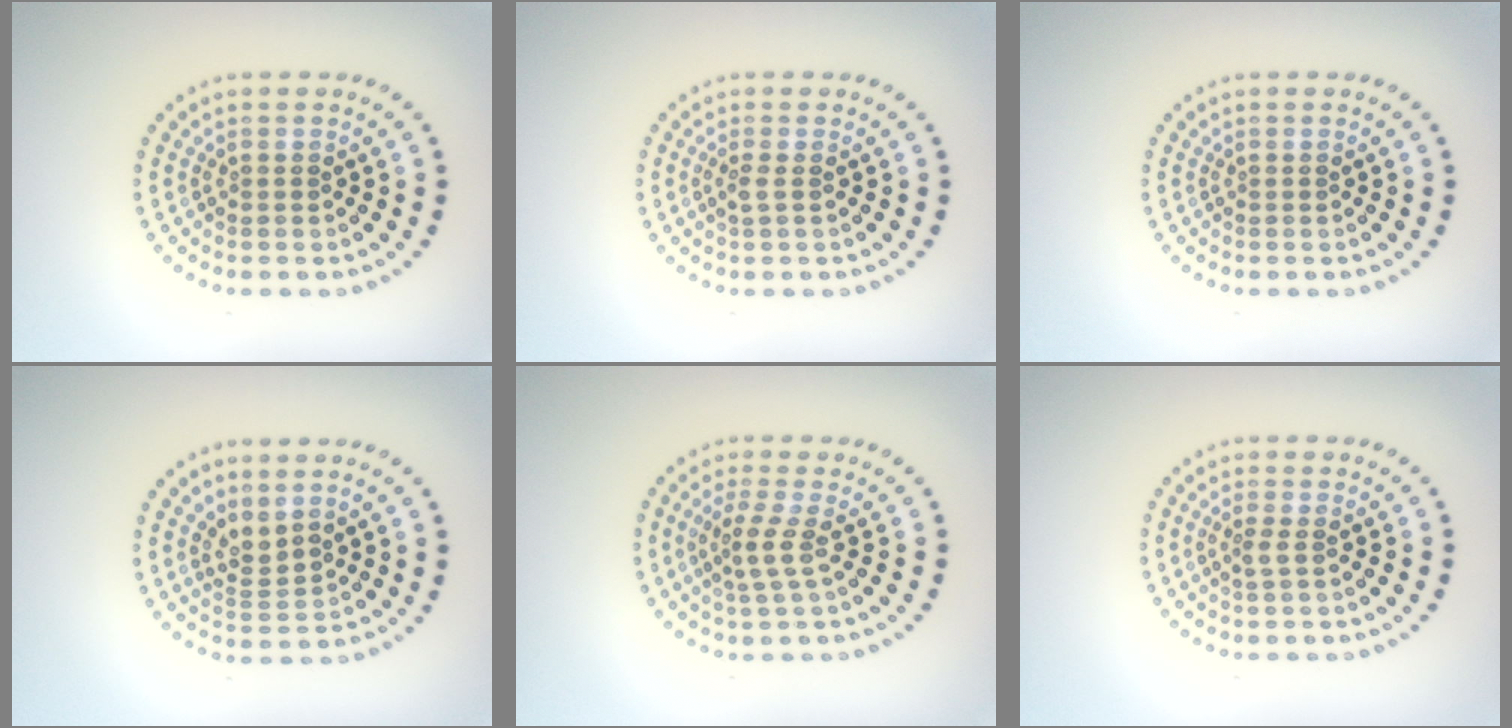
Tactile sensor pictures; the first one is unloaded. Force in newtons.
{"total": 0.9, "press": 0.6, "slide": 0.7}
{"total": 0.0}
{"total": 2.2, "press": 1.5, "slide": 1.6}
{"total": 2.1, "press": 1.5, "slide": 1.6}
{"total": 0.9, "press": 0.6, "slide": 0.6}